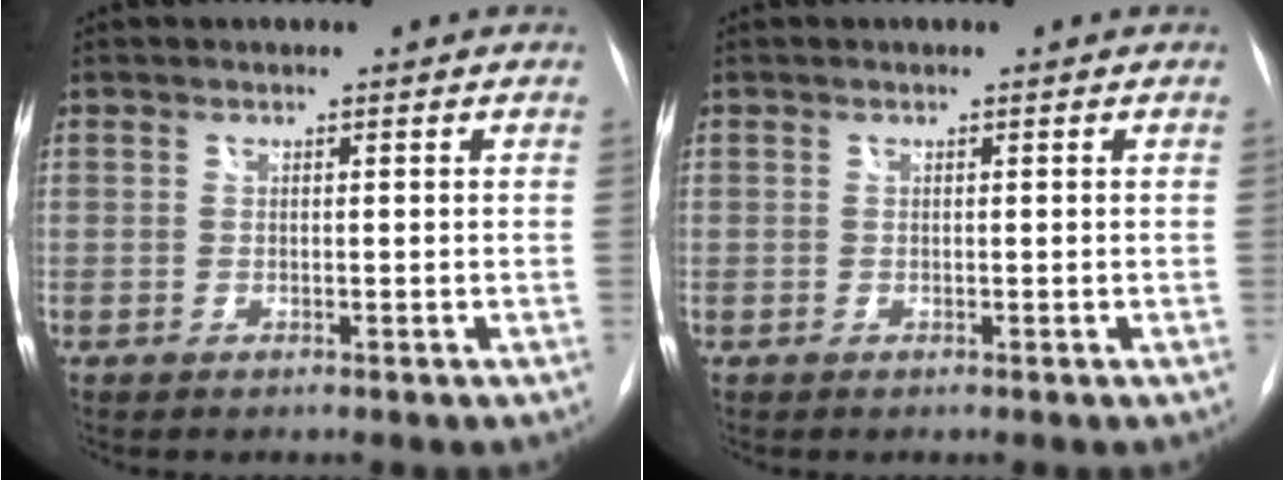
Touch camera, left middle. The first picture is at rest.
{"total": 0.0}